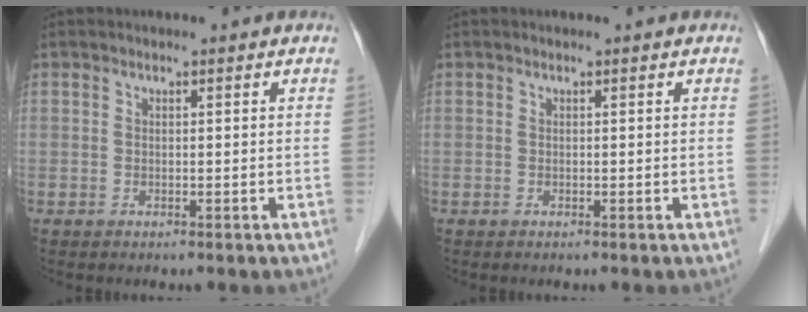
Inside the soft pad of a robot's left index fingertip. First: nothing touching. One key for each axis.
{"total": 0.0}